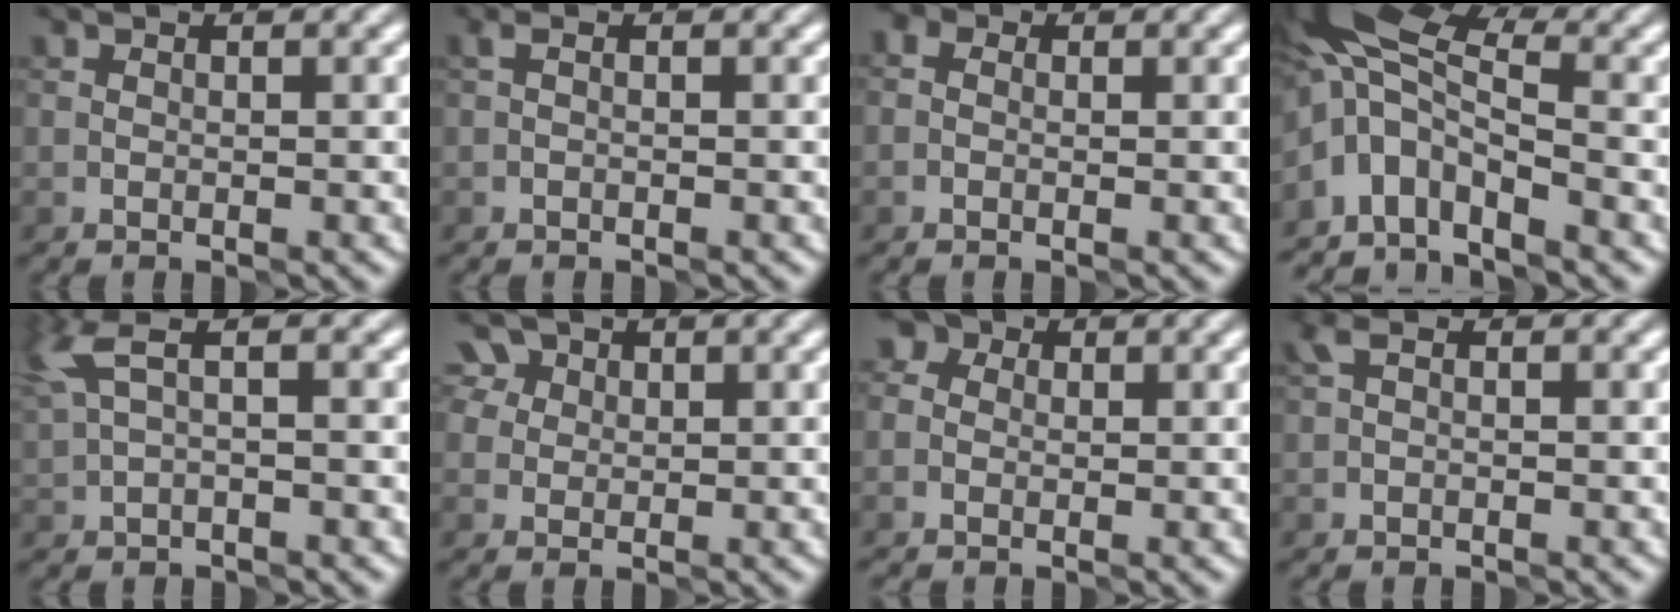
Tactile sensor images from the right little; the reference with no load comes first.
{"total": 0.5, "force": [-0.1, 0.1, 0.5], "torque": [-0.011, 0.000, -0.003]}
{"total": 1.8, "force": [0.4, 1.4, 1.1], "torque": [-0.010, 0.000, -0.018]}
{"total": 6.6, "force": [-2.1, 3.4, 5.2], "torque": [-0.102, 0.010, -0.059]}
{"total": 2.9, "force": [1.2, 0.7, 2.6], "torque": [-0.059, 0.009, 0.023]}
{"total": 4.6, "force": [2.6, 3.3, 1.8], "torque": [-0.033, 0.017, 0.031]}
{"total": 3.5, "force": [0.9, 2.9, 1.6], "torque": [-0.013, 0.020, -0.021]}
{"total": 0.8, "force": [0.0, 0.3, 0.8], "torque": [-0.019, 0.003, -0.002]}